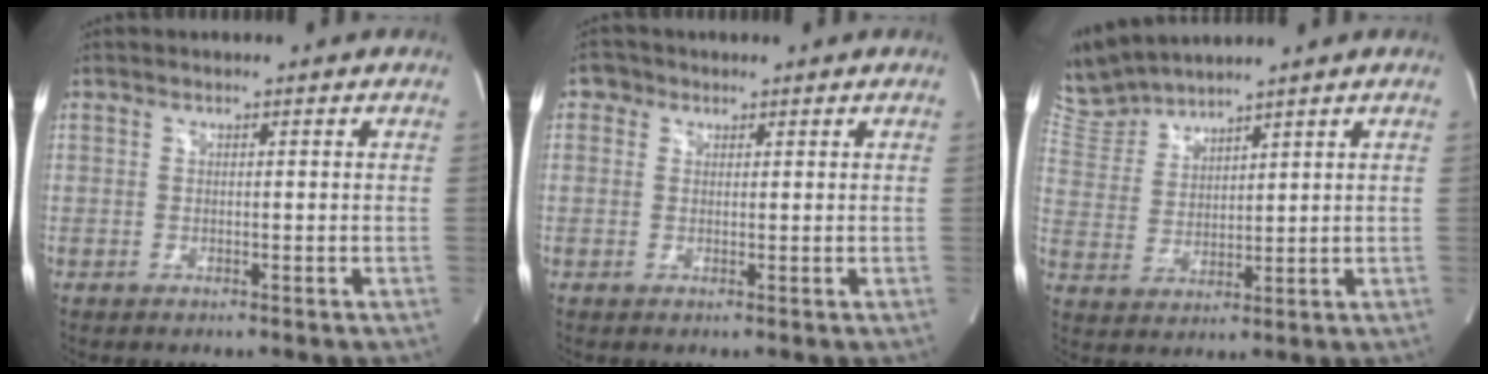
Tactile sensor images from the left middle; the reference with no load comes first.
{"total": 2.1, "force": [0.9, 1.8, 0.4], "torque": [-0.003, 0.008, 0.010]}
{"total": 7.7, "force": [7.6, 0.2, 0.8], "torque": [-0.040, 0.012, 0.169]}